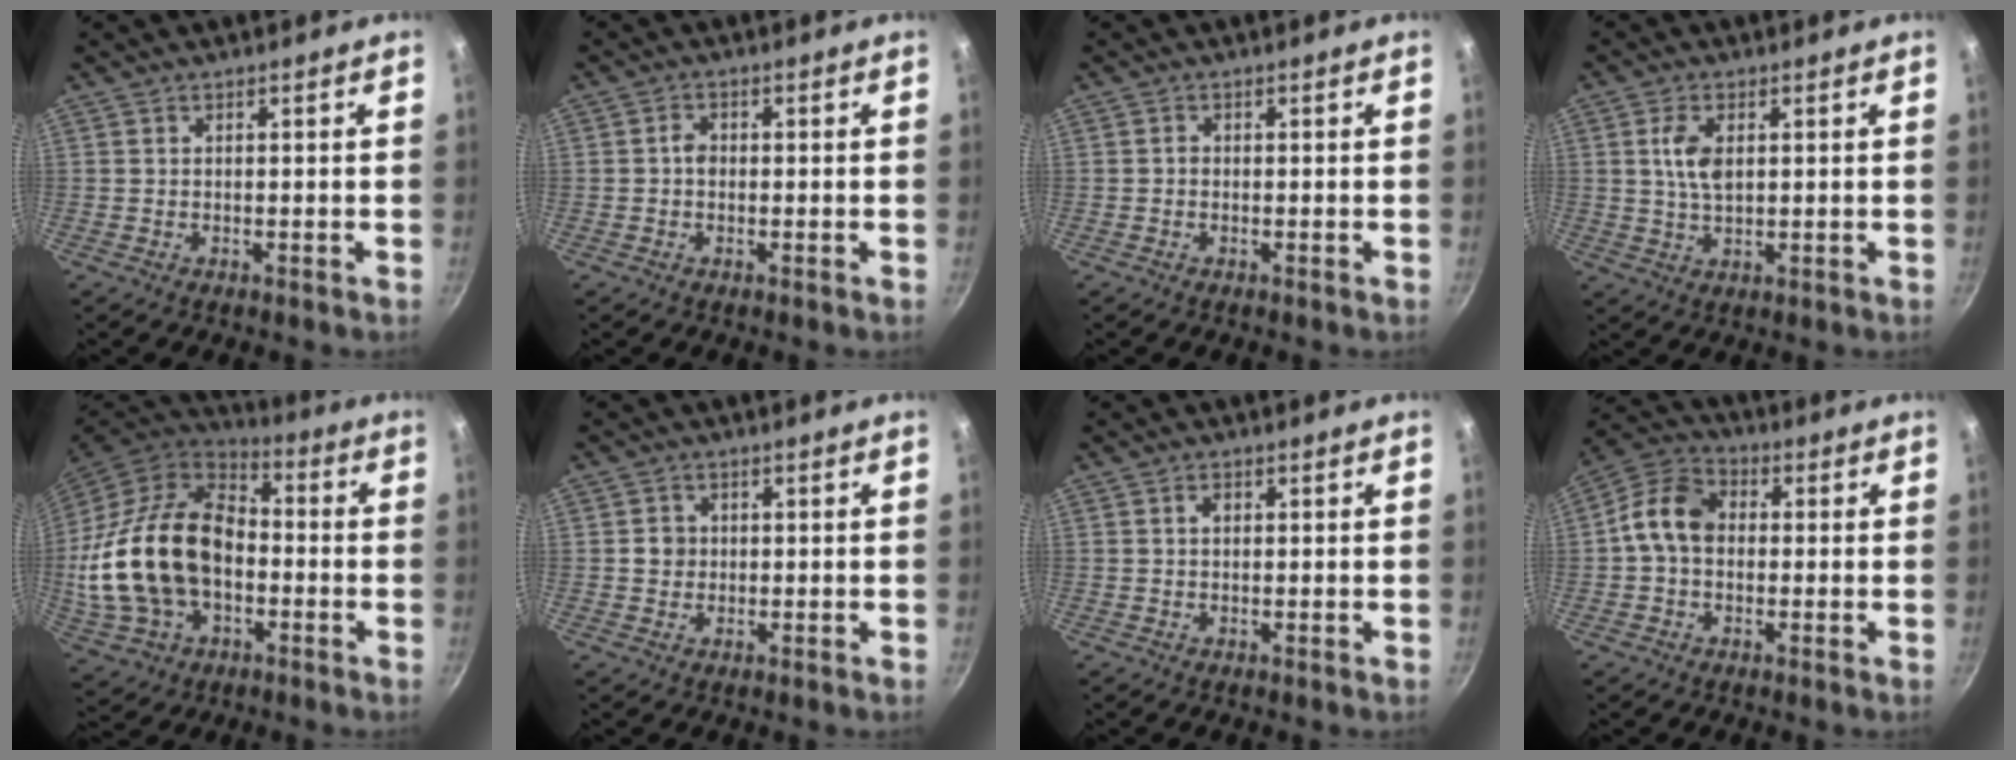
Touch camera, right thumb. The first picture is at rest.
{"total": 2.0, "force": [-0.1, 1.6, 1.2], "torque": [-0.016, 0.008, -0.005]}
{"total": 0.7, "force": [-0.2, 0.6, 0.3], "torque": [-0.003, 0.003, -0.005]}
{"total": 5.7, "force": [1.3, 3.1, 4.6], "torque": [-0.084, -0.002, 0.025]}
{"total": 25.9, "force": [-2.8, 17.2, 19.1], "torque": [-0.358, 0.039, -0.044]}
{"total": 2.7, "force": [0.1, 2.6, 0.9], "torque": [0.000, 0.007, -0.001]}
{"total": 1.6, "force": [0.4, 1.2, 1.0], "torque": [-0.013, 0.004, 0.004]}
{"total": 9.7, "force": [0.3, 7.4, 6.3], "torque": [-0.092, 0.026, -0.017]}